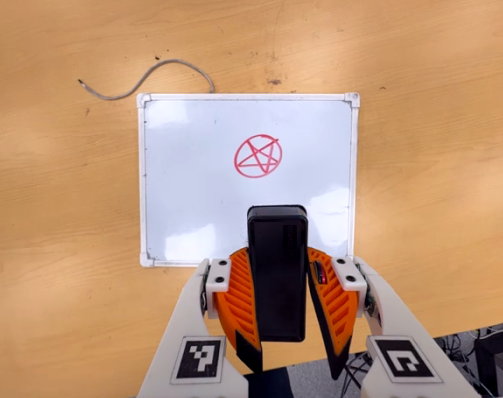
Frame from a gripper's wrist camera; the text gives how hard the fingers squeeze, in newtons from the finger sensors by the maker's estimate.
{"total": 9.2, "left": 7.5, "right": 10.9}